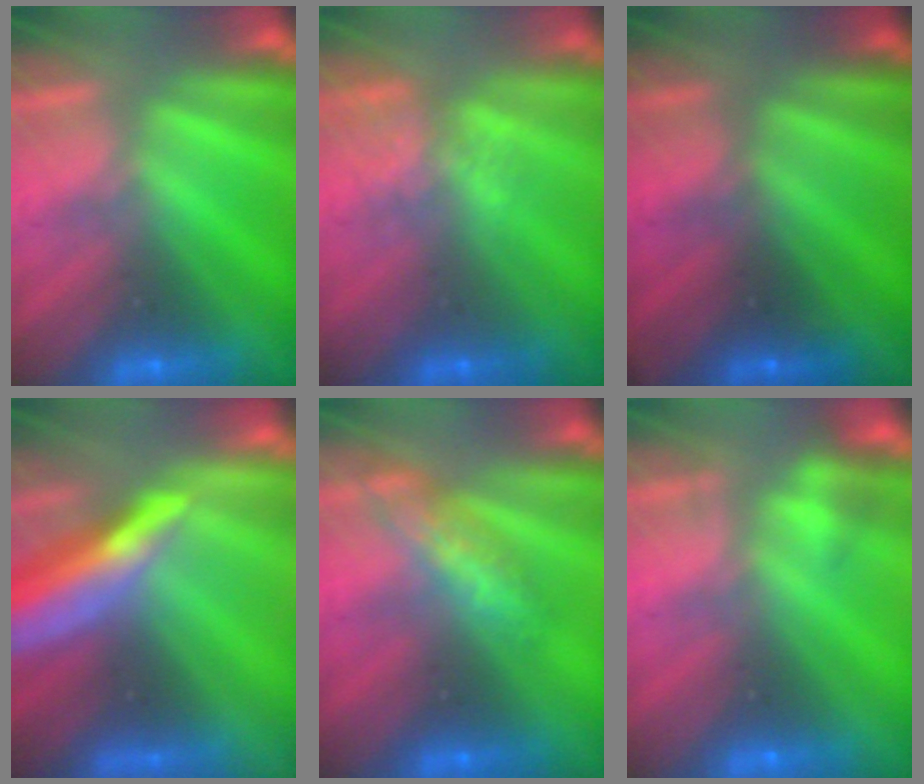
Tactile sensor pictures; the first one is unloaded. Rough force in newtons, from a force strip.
{"total": 3.9}
{"total": 2.7}
{"total": 8.4}
{"total": 2.7}
{"total": 2.1}